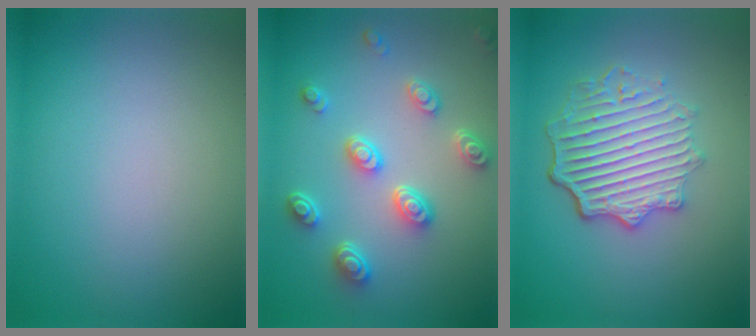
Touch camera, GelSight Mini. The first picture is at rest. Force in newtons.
{"total": 4.4, "press": 3.6, "slide": 2.5}
{"total": 6.1, "press": 4.6, "slide": 4.0}